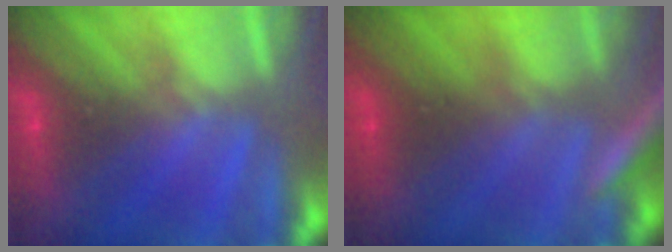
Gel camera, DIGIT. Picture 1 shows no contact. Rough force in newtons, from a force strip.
{"total": 2.7}